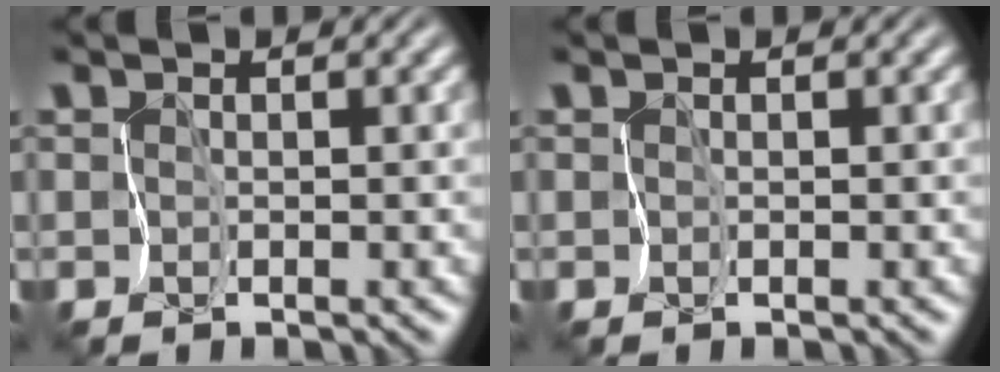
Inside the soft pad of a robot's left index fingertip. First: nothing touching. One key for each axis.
{"total": 0.0}